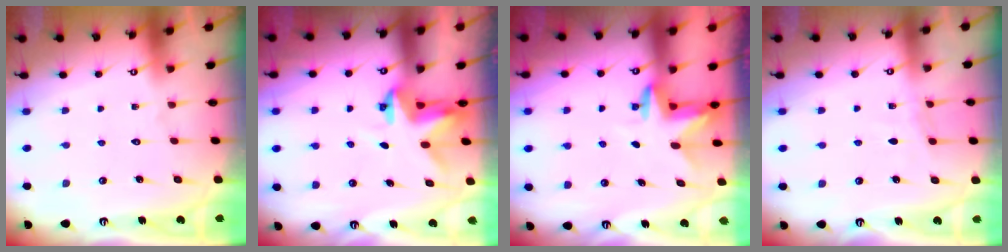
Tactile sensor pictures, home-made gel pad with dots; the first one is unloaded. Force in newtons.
{"total": 3.5, "press": 3.5, "slide": 0.1}
{"total": 3.4, "press": 3.4, "slide": 0.3}
{"total": 3.8, "press": 3.7, "slide": 0.5}